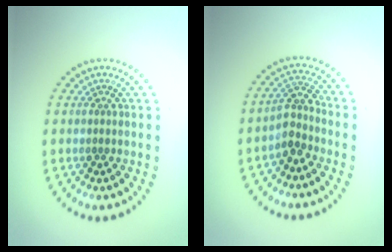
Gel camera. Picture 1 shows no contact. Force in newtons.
{"total": 2.6, "press": 2.0, "slide": 1.5}